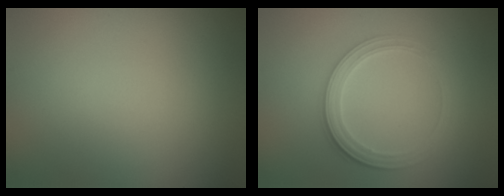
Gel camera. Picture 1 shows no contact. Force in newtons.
{"total": 3.0, "press": 2.6, "slide": 1.4}